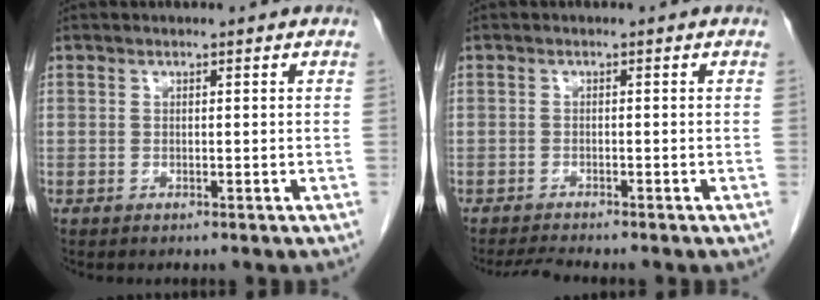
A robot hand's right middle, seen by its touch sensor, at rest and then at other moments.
{"total": 2.7, "force": [-2.6, -0.3, 0.8], "torque": [-0.017, -0.012, -0.044]}